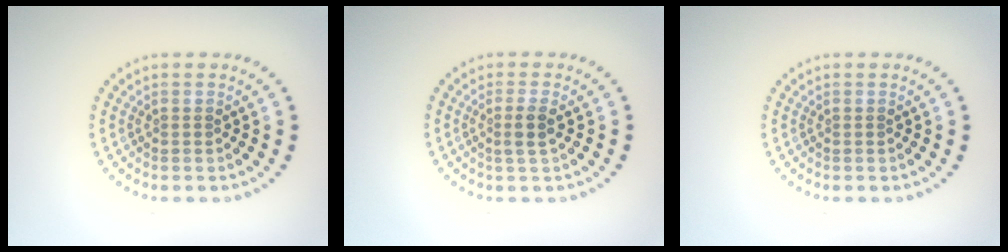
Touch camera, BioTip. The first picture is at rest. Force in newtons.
{"total": 1.6, "press": 1.3, "slide": 0.9}
{"total": 0.0}